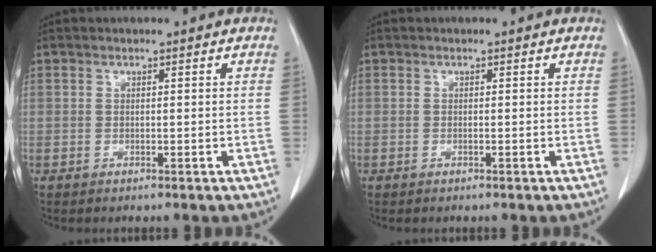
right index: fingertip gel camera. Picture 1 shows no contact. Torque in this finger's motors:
{"motor_torque": [0.16, 0.00, 0.03, 0.01]}